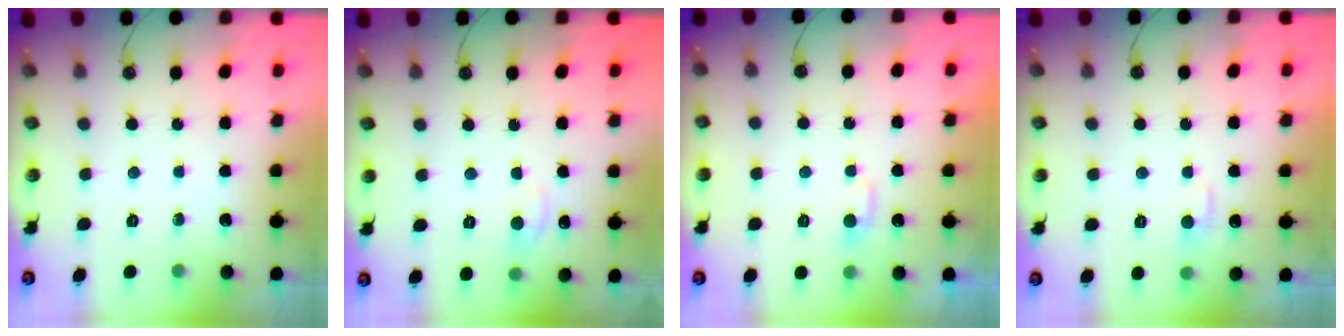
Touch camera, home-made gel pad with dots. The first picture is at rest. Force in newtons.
{"total": 0.8, "press": 0.2, "slide": 0.8}
{"total": 2.2, "press": 2.1, "slide": 0.5}
{"total": 2.5, "press": 2.5, "slide": 0.5}